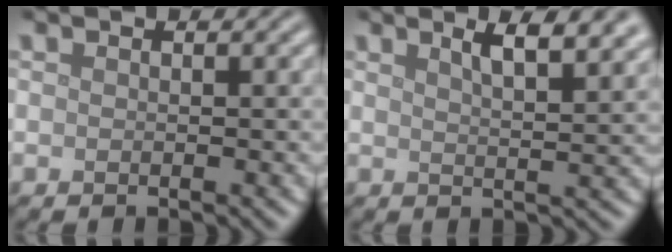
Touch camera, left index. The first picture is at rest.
{"total": 5.3, "force": [3.3, 1.6, 3.9], "torque": [-0.034, 0.024, 0.034]}